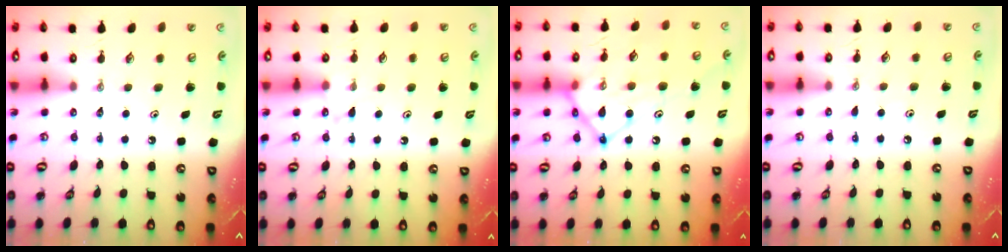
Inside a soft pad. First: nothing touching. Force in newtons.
{"total": 4.5, "press": 4.5, "slide": 0.4}
{"total": 17.7, "press": 17.6, "slide": 2.2}
{"total": 2.7, "press": 2.6, "slide": 0.3}